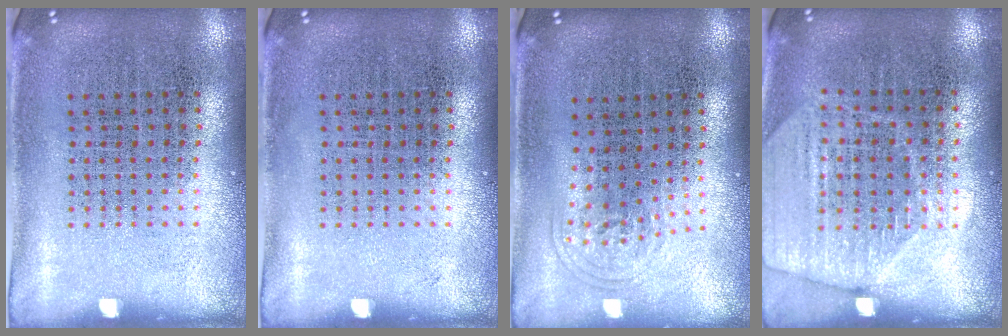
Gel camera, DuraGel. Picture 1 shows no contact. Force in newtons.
{"total": 0.0}
{"total": 0.9, "press": 0.7, "slide": 0.6}
{"total": 1.8, "press": 1.6, "slide": 0.7}